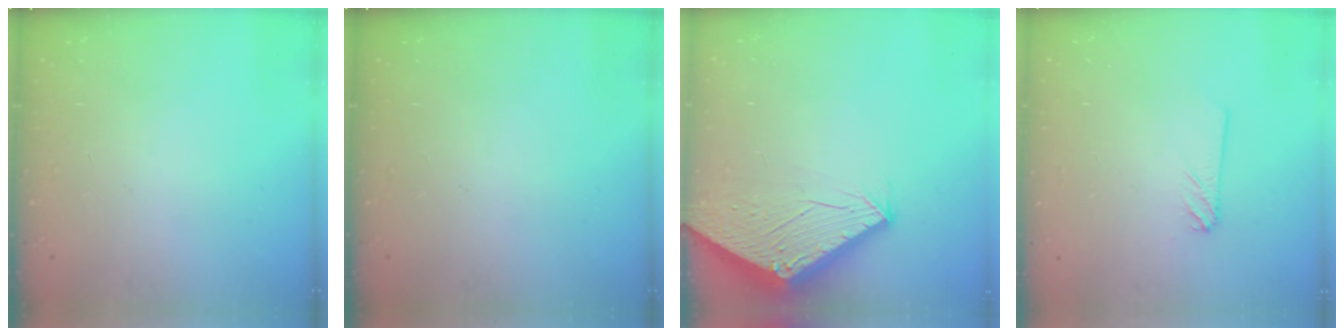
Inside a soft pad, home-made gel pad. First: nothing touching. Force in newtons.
{"total": 0.0}
{"total": 2.7, "press": 2.7, "slide": 0.1}
{"total": 2.4, "press": 2.4, "slide": 0.2}